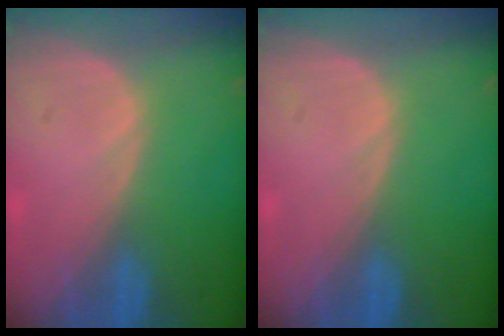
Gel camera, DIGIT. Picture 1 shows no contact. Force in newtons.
{"total": 0.0}